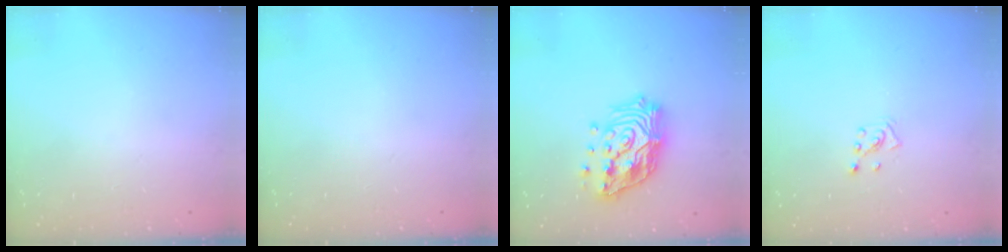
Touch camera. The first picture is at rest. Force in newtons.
{"total": 0.0}
{"total": 19.6, "press": 19.5, "slide": 2.3}
{"total": 2.8, "press": 2.8, "slide": 0.2}